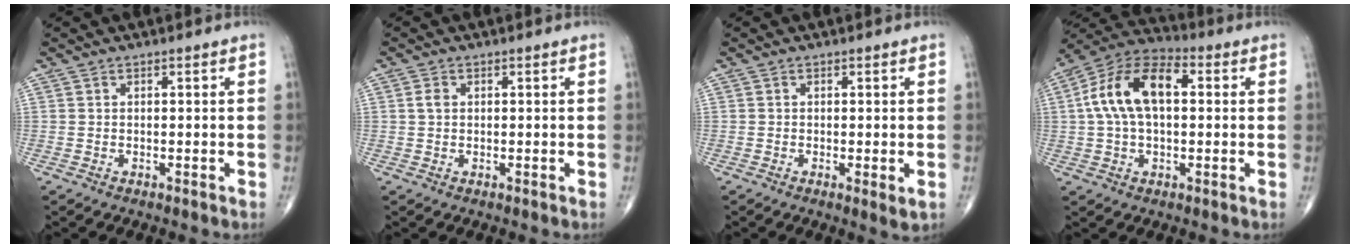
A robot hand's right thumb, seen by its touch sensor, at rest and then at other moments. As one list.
[{"total": 1.5, "force": [0.3, 1.1, 1.0], "torque": [-0.018, 0.003, 0.005]}, {"total": 2.1, "force": [-0.4, 0.4, 2.0], "torque": [-0.037, -0.009, -0.009]}, {"total": 14.5, "force": [2.2, 8.1, 11.8], "torque": [-0.222, 0.035, 0.030]}]